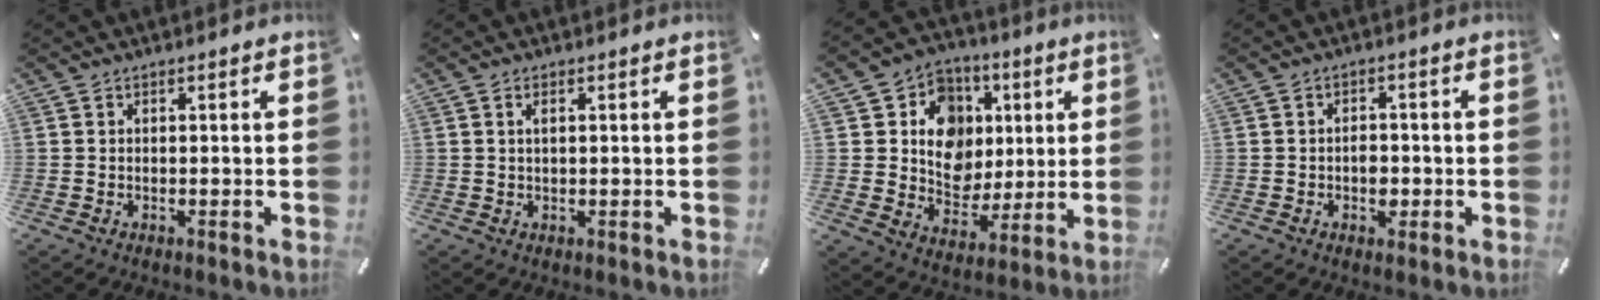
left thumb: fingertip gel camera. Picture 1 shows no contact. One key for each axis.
{"total": 1.6, "fx": 0.5, "fy": 0.6, "fz": 1.3, "tx": -0.027, "ty": 0.003, "tz": 0.008}
{"total": 13.0, "fx": 2.6, "fy": 12.0, "fz": 4.3, "tx": -0.056, "ty": -0.019, "tz": 0.052}
{"total": 3.6, "fx": -1.0, "fy": 2.7, "fz": 2.3, "tx": -0.025, "ty": -0.001, "tz": -0.021}